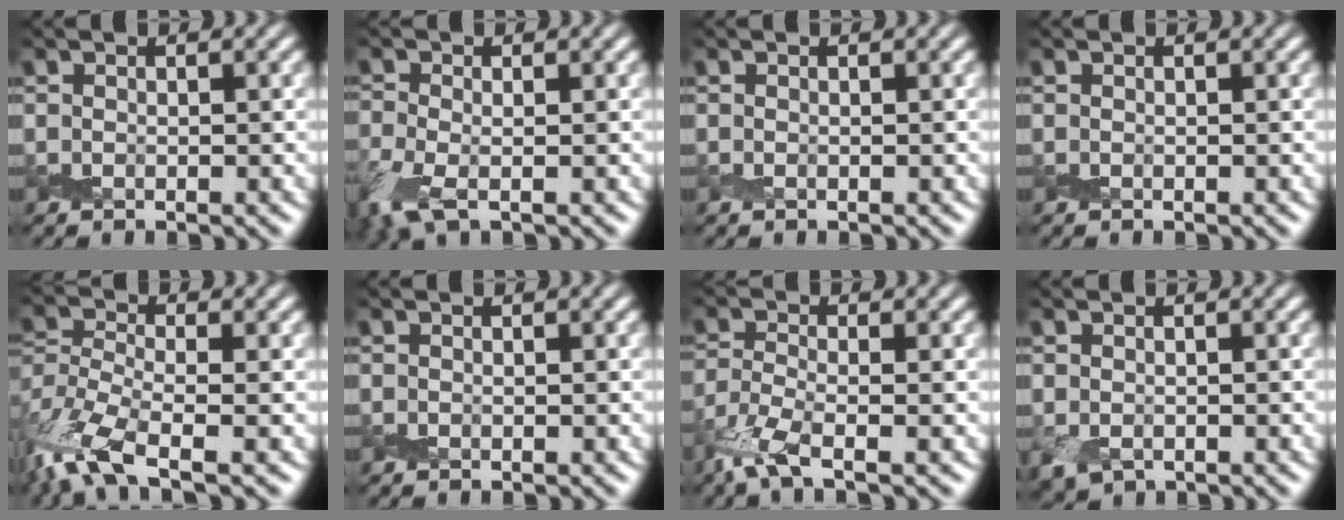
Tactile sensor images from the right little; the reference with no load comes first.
{"total": 4.5, "force": [-2.2, 2.0, 3.4], "torque": [-0.093, -0.015, -0.053]}
{"total": 0.0}
{"total": 0.0}
{"total": 8.3, "force": [-5.1, 2.9, 5.9], "torque": [-0.137, -0.019, -0.110]}
{"total": 0.0}
{"total": 3.9, "force": [-2.8, 0.8, 2.6], "torque": [-0.068, -0.013, -0.071]}
{"total": 1.7, "force": [-0.8, 1.1, 1.0], "torque": [-0.026, -0.015, -0.012]}